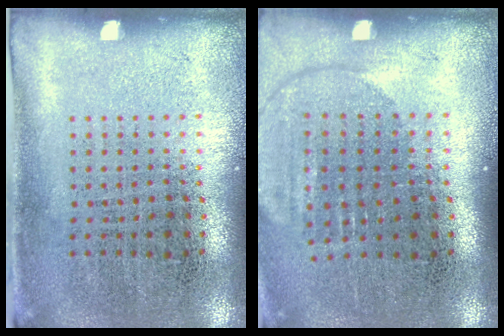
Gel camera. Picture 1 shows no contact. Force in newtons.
{"total": 1.5, "press": 1.3, "slide": 0.6}